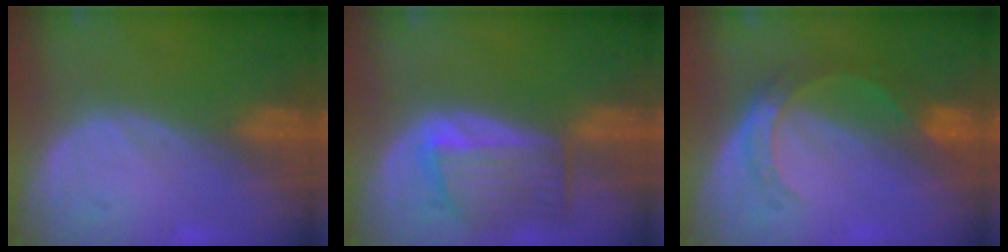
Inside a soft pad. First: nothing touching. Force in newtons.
{"total": 6.6, "press": 6.3, "slide": 1.9}
{"total": 5.3, "press": 4.8, "slide": 2.2}